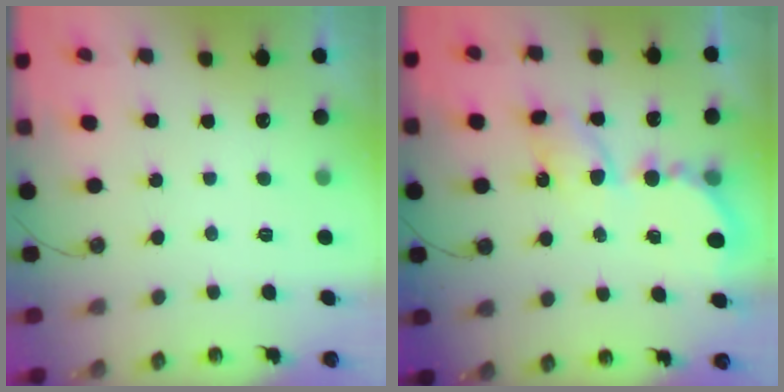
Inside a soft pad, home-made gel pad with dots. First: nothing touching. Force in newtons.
{"total": 7.6, "press": 7.5, "slide": 0.6}